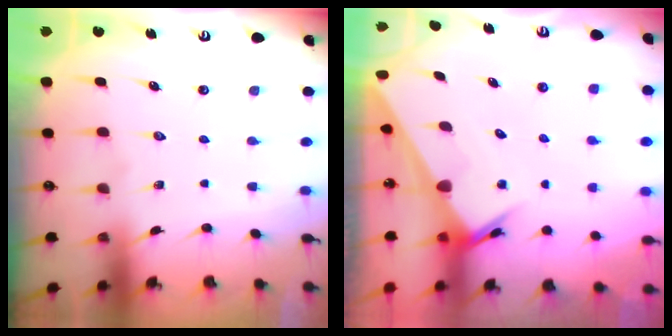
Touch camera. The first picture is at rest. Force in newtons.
{"total": 2.4, "press": 2.4, "slide": 0.1}